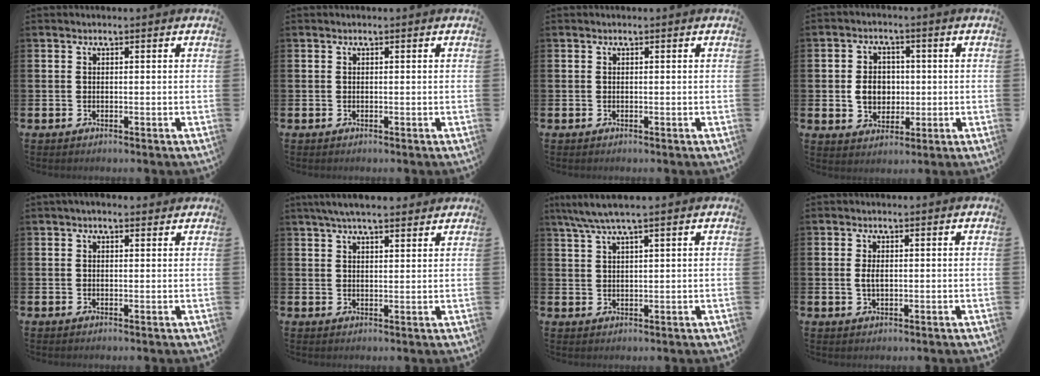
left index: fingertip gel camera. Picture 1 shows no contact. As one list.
[{"total": 0.0}, {"total": 0.0}, {"total": 5.0, "force": [0.0, 4.3, 2.6], "torque": [-0.039, 0.006, -0.009]}, {"total": 1.1, "force": [0.8, 0.5, 0.5], "torque": [-0.008, 0.007, 0.012]}, {"total": 4.8, "force": [4.3, 0.9, 2.0], "torque": [-0.046, -0.008, 0.078]}, {"total": 4.0, "force": [3.1, 0.0, 2.6], "torque": [-0.060, -0.003, 0.057]}, {"total": 1.7, "force": [0.1, 0.9, 1.4], "torque": [-0.023, 0.004, -0.001]}]